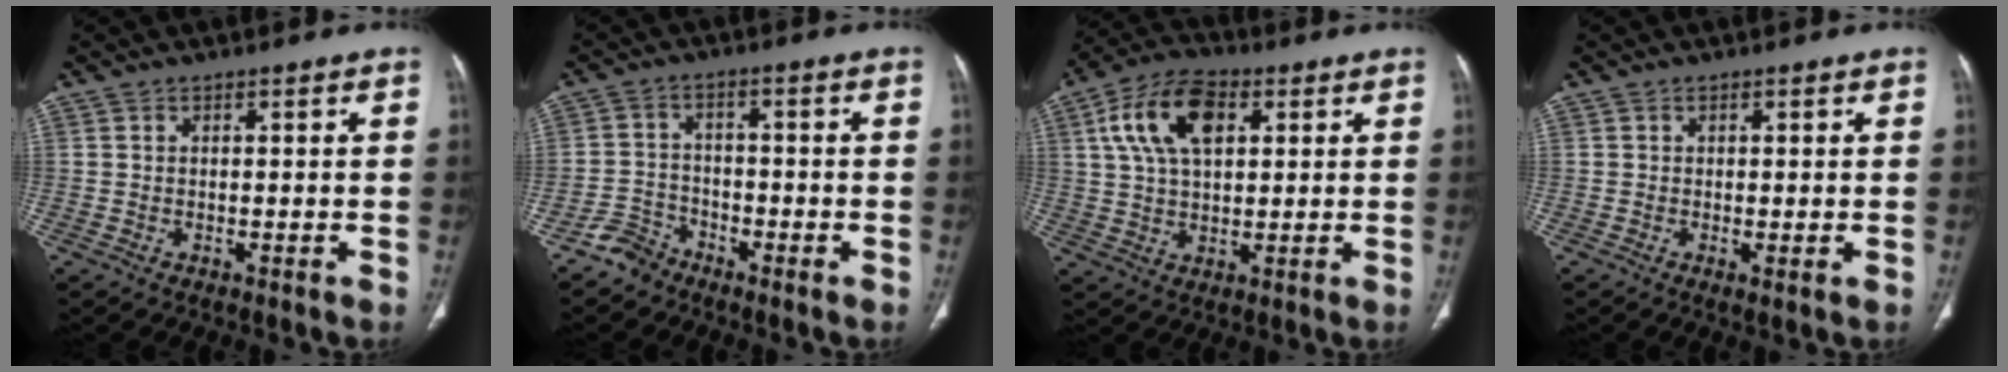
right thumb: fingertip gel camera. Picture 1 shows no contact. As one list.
[{"total": 4.1, "force": [-3.5, 2.1, 0.1], "torque": [0.007, 0.022, -0.073]}, {"total": 13.0, "force": [4.2, 7.4, 9.9], "torque": [-0.181, 0.008, 0.075]}, {"total": 1.2, "force": [-0.2, 0.1, 1.1], "torque": [-0.026, -0.007, -0.005]}]